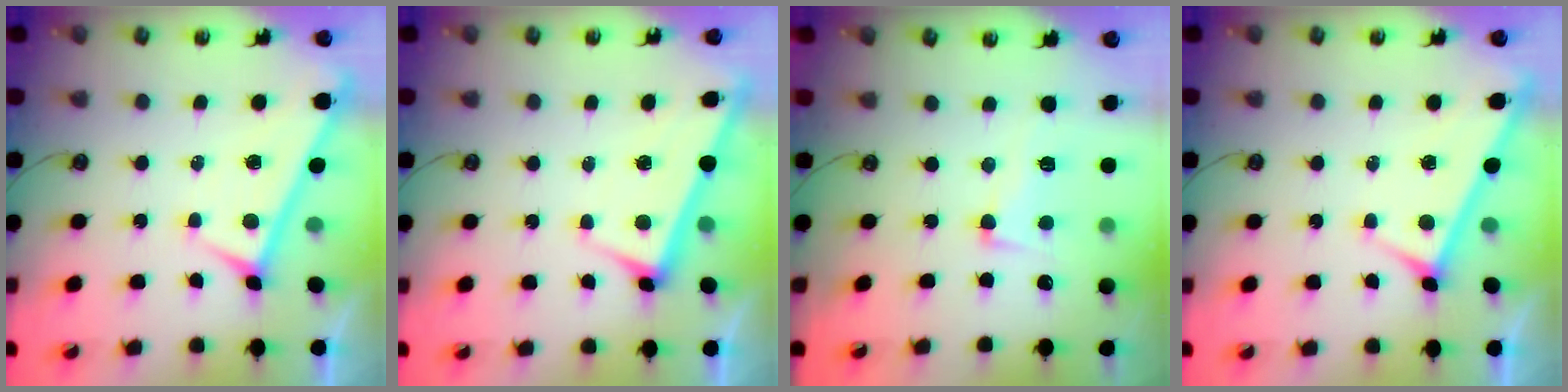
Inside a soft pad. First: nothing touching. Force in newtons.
{"total": 2.7, "press": 2.7, "slide": 0.4}
{"total": 3.1, "press": 2.6, "slide": 1.8}
{"total": 4.5, "press": 4.5, "slide": 0.2}